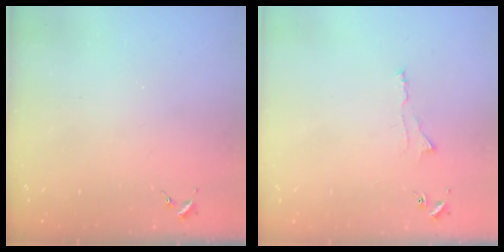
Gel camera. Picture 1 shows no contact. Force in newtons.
{"total": 3.6, "press": 3.6, "slide": 0.6}